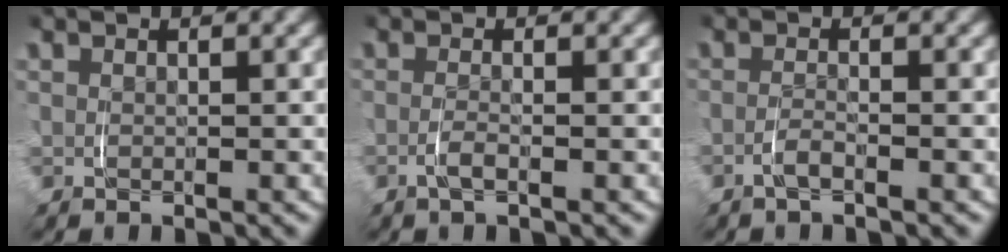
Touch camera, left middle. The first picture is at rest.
{"total": 1.3, "force": [-0.9, -0.2, 1.0], "torque": [-0.023, -0.008, -0.016]}
{"total": 1.4, "force": [-1.1, -0.2, 0.7], "torque": [-0.019, -0.005, -0.022]}